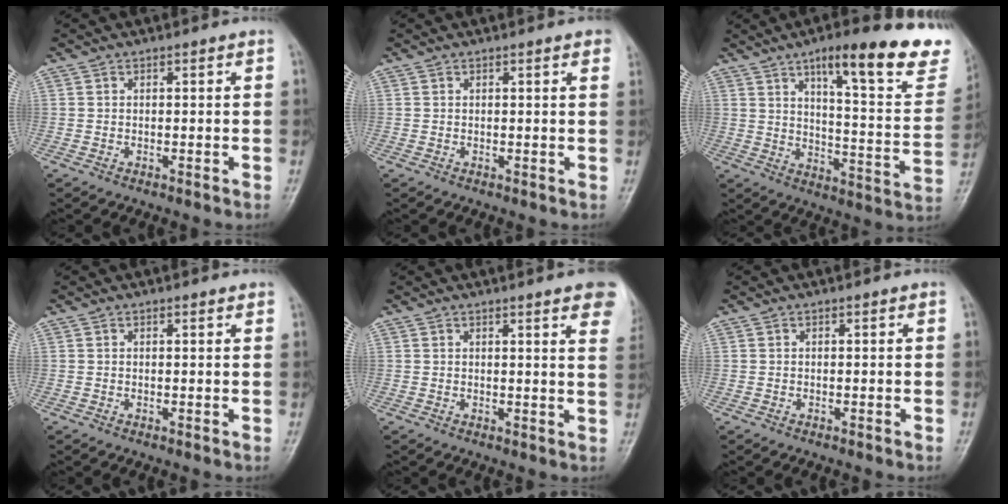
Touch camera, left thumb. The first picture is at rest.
{"total": 2.3, "force": [1.4, 0.3, 1.7], "torque": [-0.017, 0.003, 0.013]}
{"total": 23.1, "force": [14.5, 5.5, 17.1], "torque": [-0.195, -0.060, 0.203]}
{"total": 0.9, "force": [0.7, 0.2, 0.5], "torque": [-0.005, -0.001, 0.008]}
{"total": 10.2, "force": [6.5, 1.8, 7.7], "torque": [-0.072, -0.014, 0.063]}
{"total": 0.0}